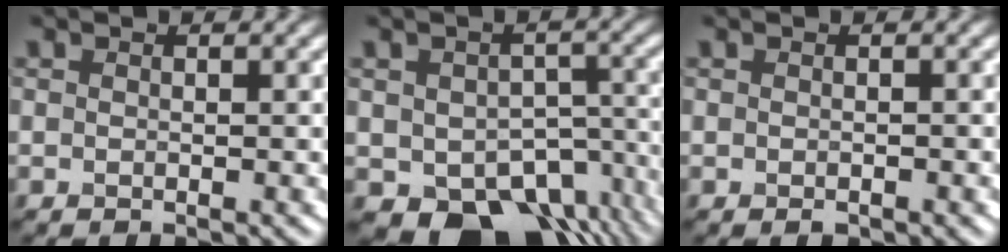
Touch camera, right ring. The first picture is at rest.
{"total": 10.1, "force": [-5.1, 6.3, 6.0], "torque": [-0.085, -0.035, -0.063]}
{"total": 0.9, "force": [-0.5, 0.3, 0.6], "torque": [-0.008, -0.002, -0.007]}